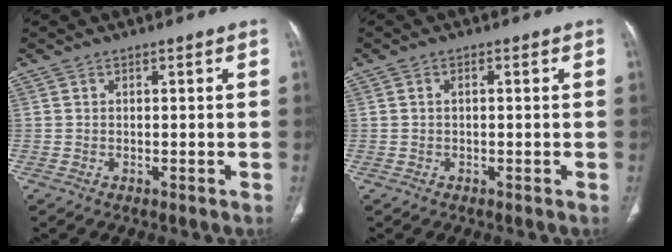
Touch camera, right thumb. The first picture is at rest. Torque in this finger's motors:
{"motor_torque": [-0.50, 0.38, -0.05, 0.47, 0.06]}